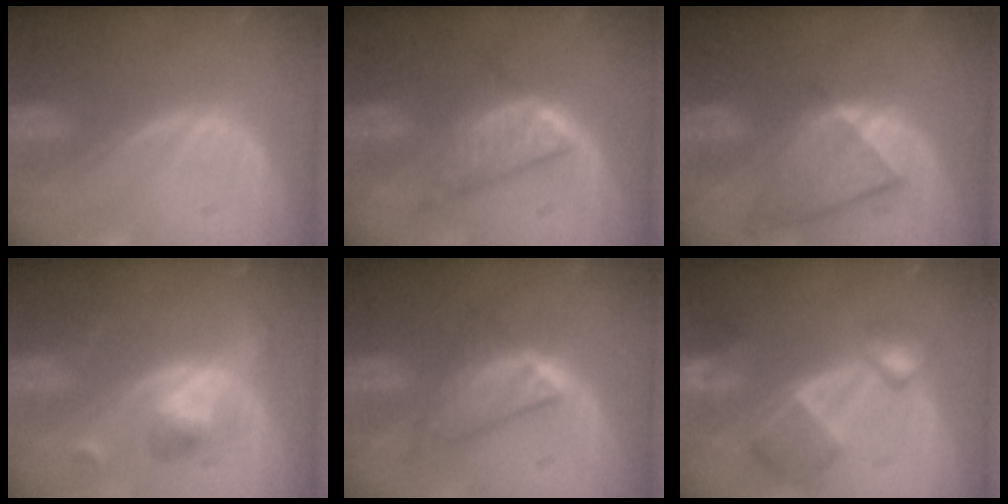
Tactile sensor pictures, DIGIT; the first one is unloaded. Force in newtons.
{"total": 5.9, "press": 5.6, "slide": 2.0}
{"total": 7.9, "press": 7.1, "slide": 3.4}
{"total": 5.1, "press": 5.0, "slide": 1.1}
{"total": 5.8, "press": 5.8, "slide": 0.7}
{"total": 7.6, "press": 6.7, "slide": 3.5}